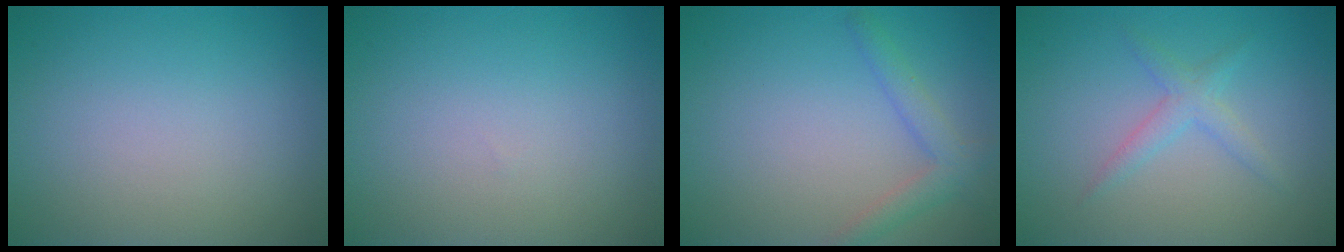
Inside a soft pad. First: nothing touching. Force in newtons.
{"total": 0.0}
{"total": 2.3, "press": 2.3, "slide": 0.3}
{"total": 1.8, "press": 1.8, "slide": 0.2}